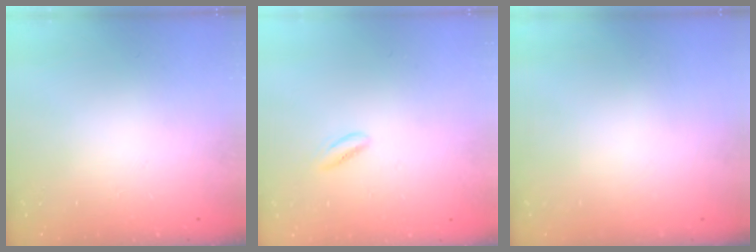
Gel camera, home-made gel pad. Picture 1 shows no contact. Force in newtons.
{"total": 2.7, "press": 2.6, "slide": 0.8}
{"total": 0.0}